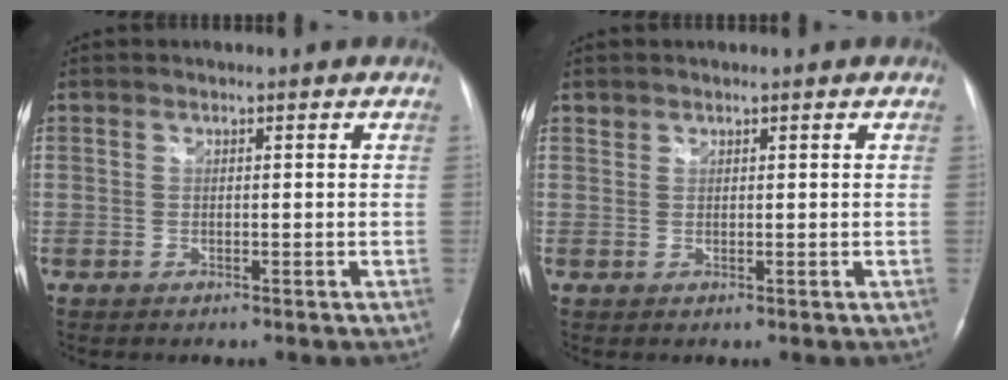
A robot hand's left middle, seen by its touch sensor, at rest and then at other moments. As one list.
[{"total": 0.6, "force": [0.5, 0.4, -0.1], "torque": [0.004, 0.004, 0.007]}]